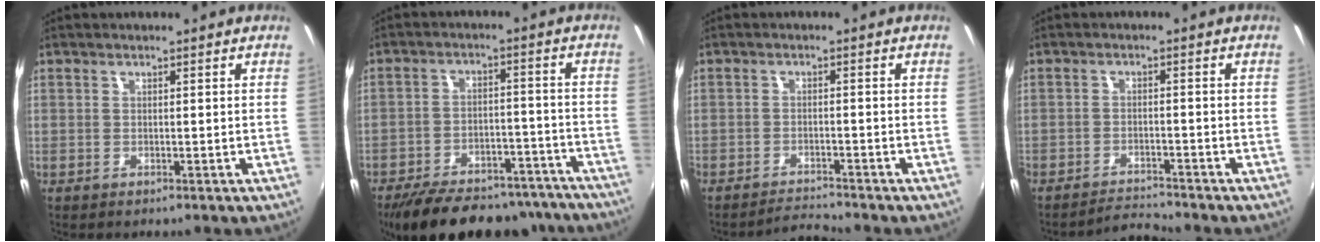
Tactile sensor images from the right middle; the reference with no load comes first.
{"total": 23.2, "force": [-19.4, 8.6, 9.4], "torque": [-0.181, 0.014, -0.250]}
{"total": 3.4, "force": [-3.3, -0.6, -0.1], "torque": [-0.014, -0.002, -0.061]}
{"total": 4.0, "force": [-3.9, -0.5, -0.1], "torque": [-0.017, 0.000, -0.071]}